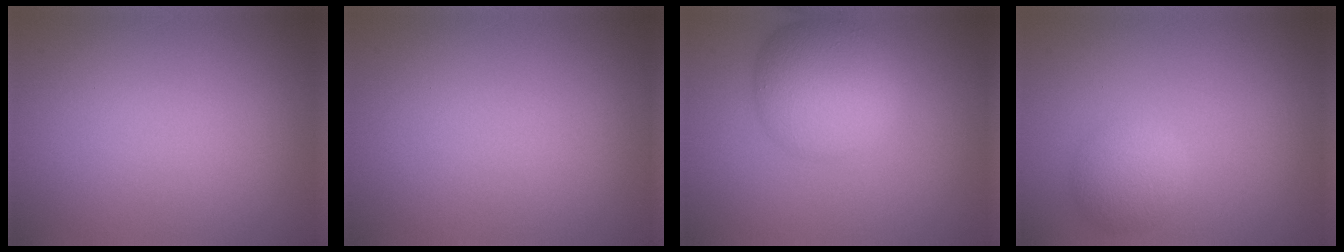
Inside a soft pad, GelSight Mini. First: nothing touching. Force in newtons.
{"total": 0.0}
{"total": 6.6, "press": 6.6, "slide": 0.1}
{"total": 2.7, "press": 2.7, "slide": 0.1}